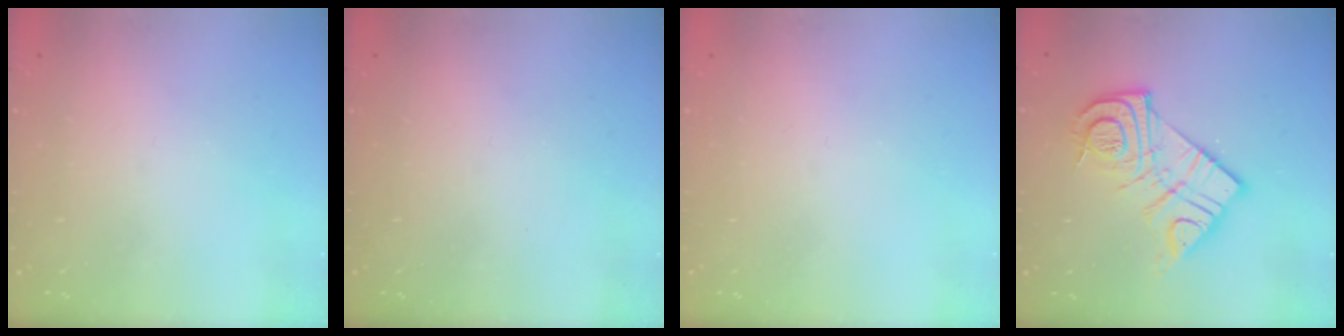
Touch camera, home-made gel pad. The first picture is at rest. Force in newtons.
{"total": 0.0}
{"total": 0.0}
{"total": 15.4, "press": 15.4, "slide": 1.3}